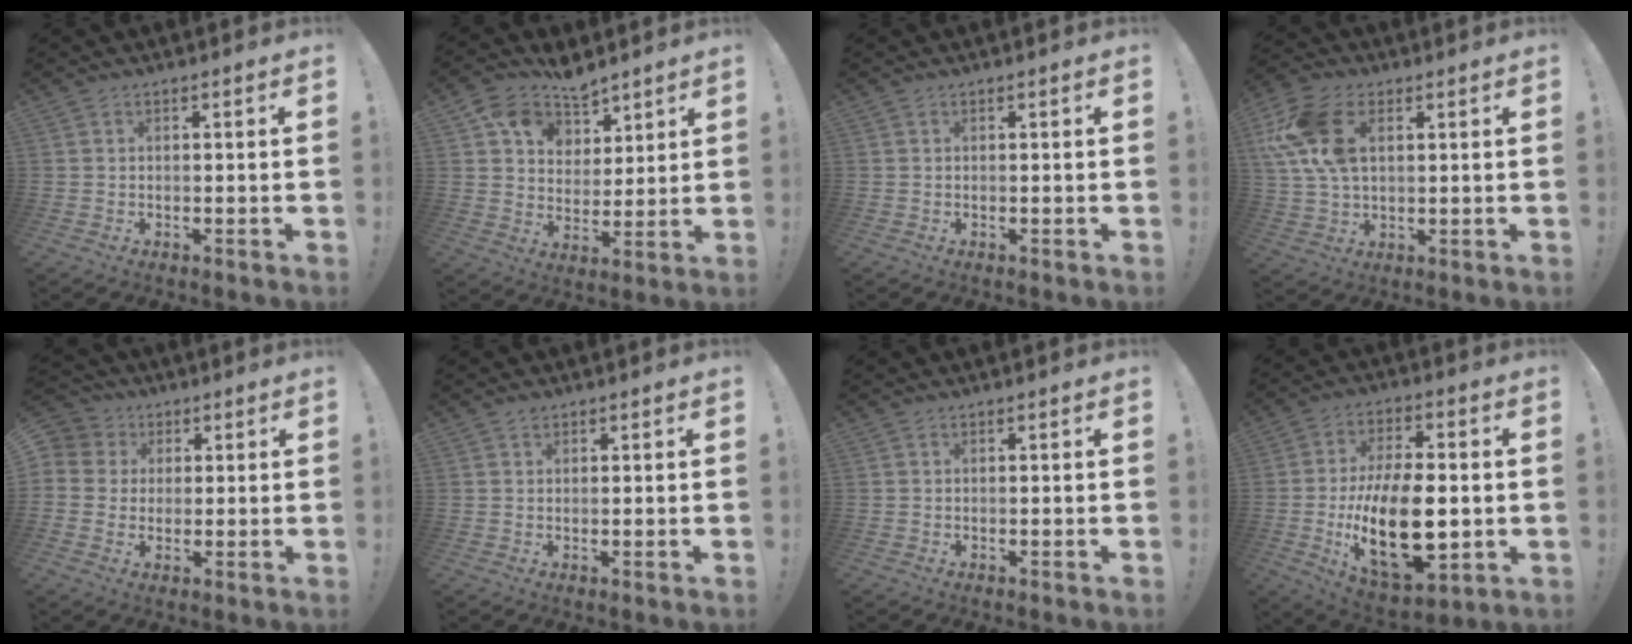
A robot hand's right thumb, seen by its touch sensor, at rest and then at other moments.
{"total": 11.3, "force": [7.8, 7.5, 3.0], "torque": [-0.059, -0.048, 0.154]}
{"total": 0.0}
{"total": 15.2, "force": [4.5, 9.6, 10.9], "torque": [-0.230, -0.005, 0.087]}
{"total": 6.1, "force": [0.8, 5.9, 1.5], "torque": [-0.031, -0.004, 0.018]}
{"total": 1.0, "force": [0.8, 0.5, 0.4], "torque": [-0.003, -0.001, 0.015]}
{"total": 0.0}
{"total": 23.4, "force": [-3.0, 11.6, 20.0], "torque": [-0.377, -0.007, -0.045]}